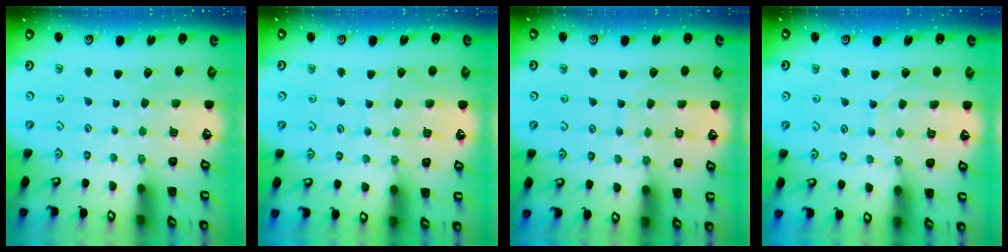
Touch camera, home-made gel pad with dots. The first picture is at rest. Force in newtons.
{"total": 5.2, "press": 5.2, "slide": 0.5}
{"total": 7.1, "press": 7.1, "slide": 0.4}
{"total": 6.5, "press": 6.5, "slide": 0.6}